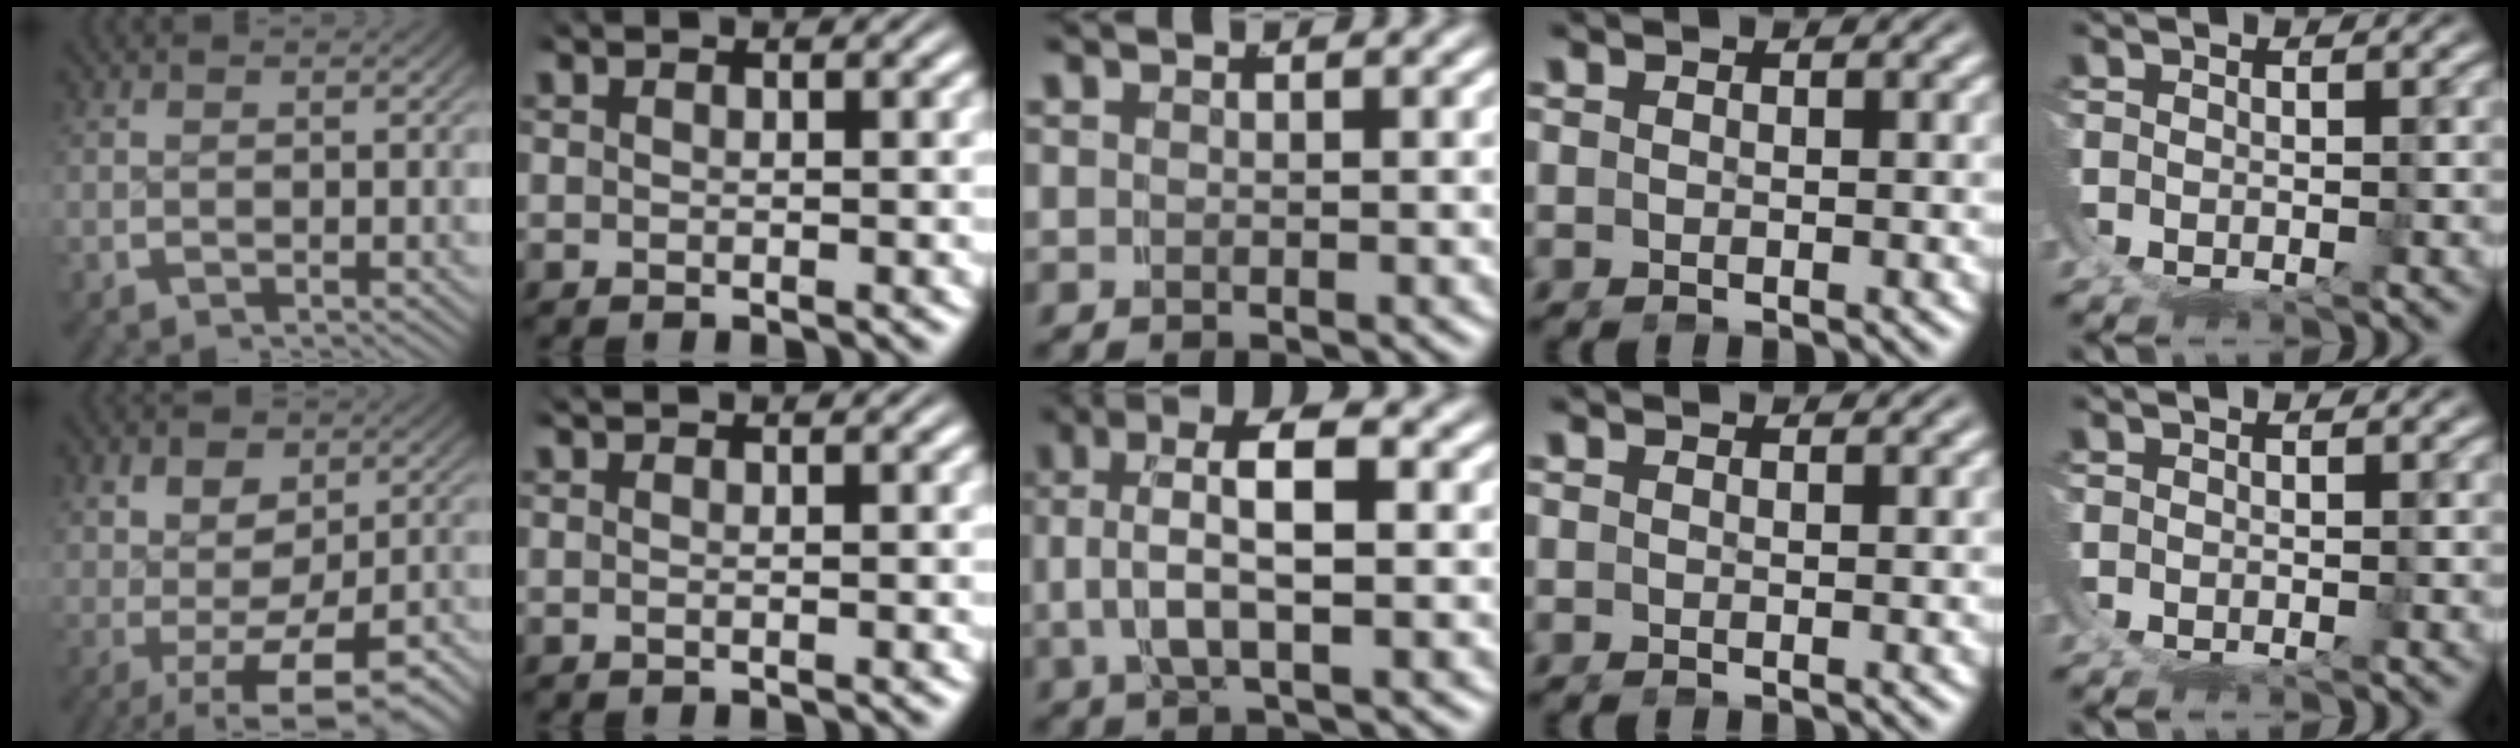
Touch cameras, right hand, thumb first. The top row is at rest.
{"thumb": {"total": 9.2, "force": [-2.3, 5.1, 7.3], "torque": [-0.119, -0.035, -0.012]}, "index": {"total": 0.9, "force": [0.7, -0.4, 0.4], "torque": [0.001, 0.007, 0.006]}, "middle": {"total": 6.5, "force": [1.5, 3.5, 5.3], "torque": [-0.098, 0.013, 0.013]}, "ring": {"total": 1.1, "force": [0.9, -0.5, 0.0], "torque": [0.010, -0.001, 0.020]}}